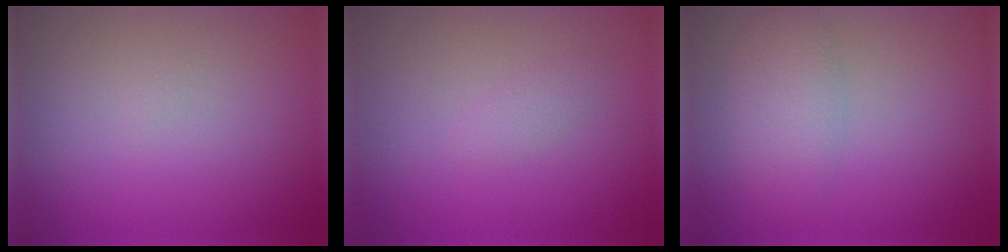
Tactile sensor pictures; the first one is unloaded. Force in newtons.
{"total": 1.1, "press": 1.1, "slide": 0.1}
{"total": 2.8, "press": 2.8, "slide": 0.1}